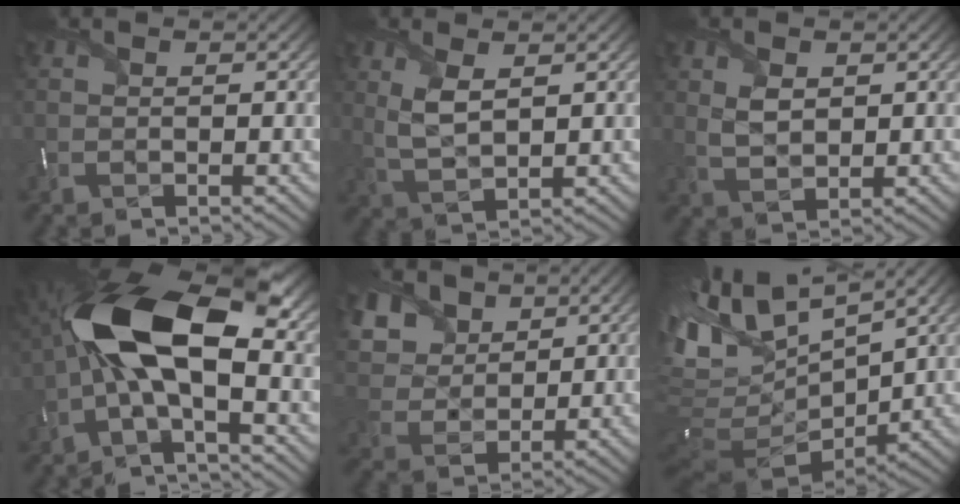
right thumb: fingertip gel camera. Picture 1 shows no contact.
{"total": 4.4, "force": [1.6, 1.8, 3.6], "torque": [-0.090, -0.005, 0.039]}
{"total": 3.3, "force": [1.2, 2.1, 2.3], "torque": [-0.054, -0.004, 0.027]}
{"total": 15.2, "force": [-0.2, 6.6, 13.7], "torque": [-0.268, 0.019, -0.021]}
{"total": 8.5, "force": [4.8, 6.1, 3.6], "torque": [-0.134, 0.008, 0.097]}
{"total": 14.8, "force": [3.7, 7.2, 12.3], "torque": [-0.241, 0.010, 0.103]}